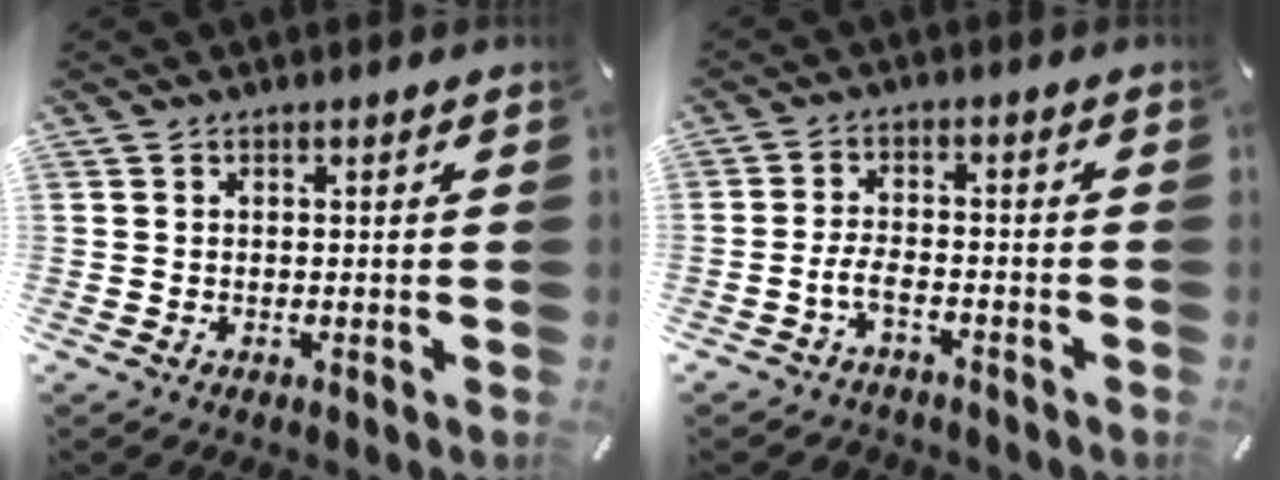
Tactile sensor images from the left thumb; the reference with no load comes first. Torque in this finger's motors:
{"motor_torque": [-0.67, 0.99, 0.04, 0.20, 0.03]}